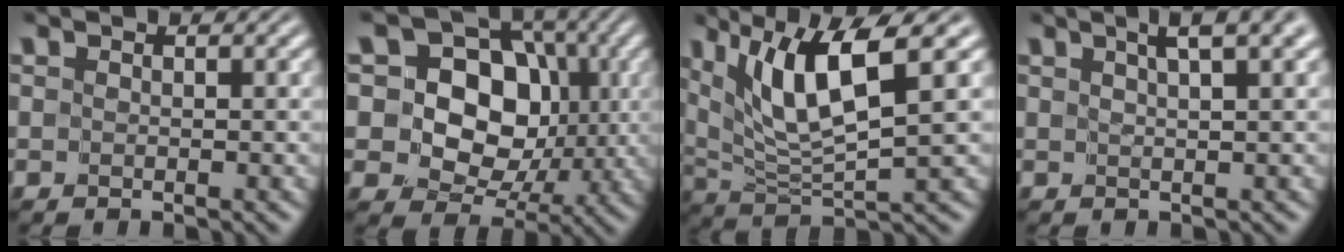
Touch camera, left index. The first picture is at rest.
{"total": 9.8, "force": [1.1, 7.9, 5.7], "torque": [-0.079, 0.019, -0.006]}
{"total": 7.8, "force": [3.2, 1.7, 6.9], "torque": [-0.130, -0.005, 0.063]}
{"total": 4.6, "force": [2.9, 1.0, 3.4], "torque": [-0.029, 0.014, 0.024]}